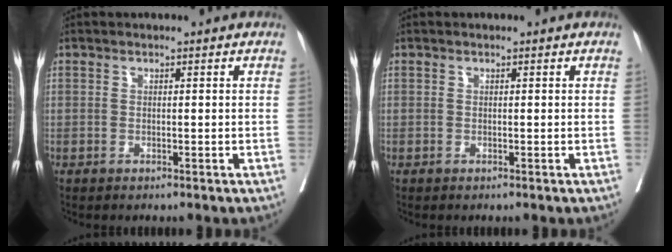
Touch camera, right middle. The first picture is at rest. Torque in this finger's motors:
{"motor_torque": [-0.01, -0.08, -0.01, 0.00]}